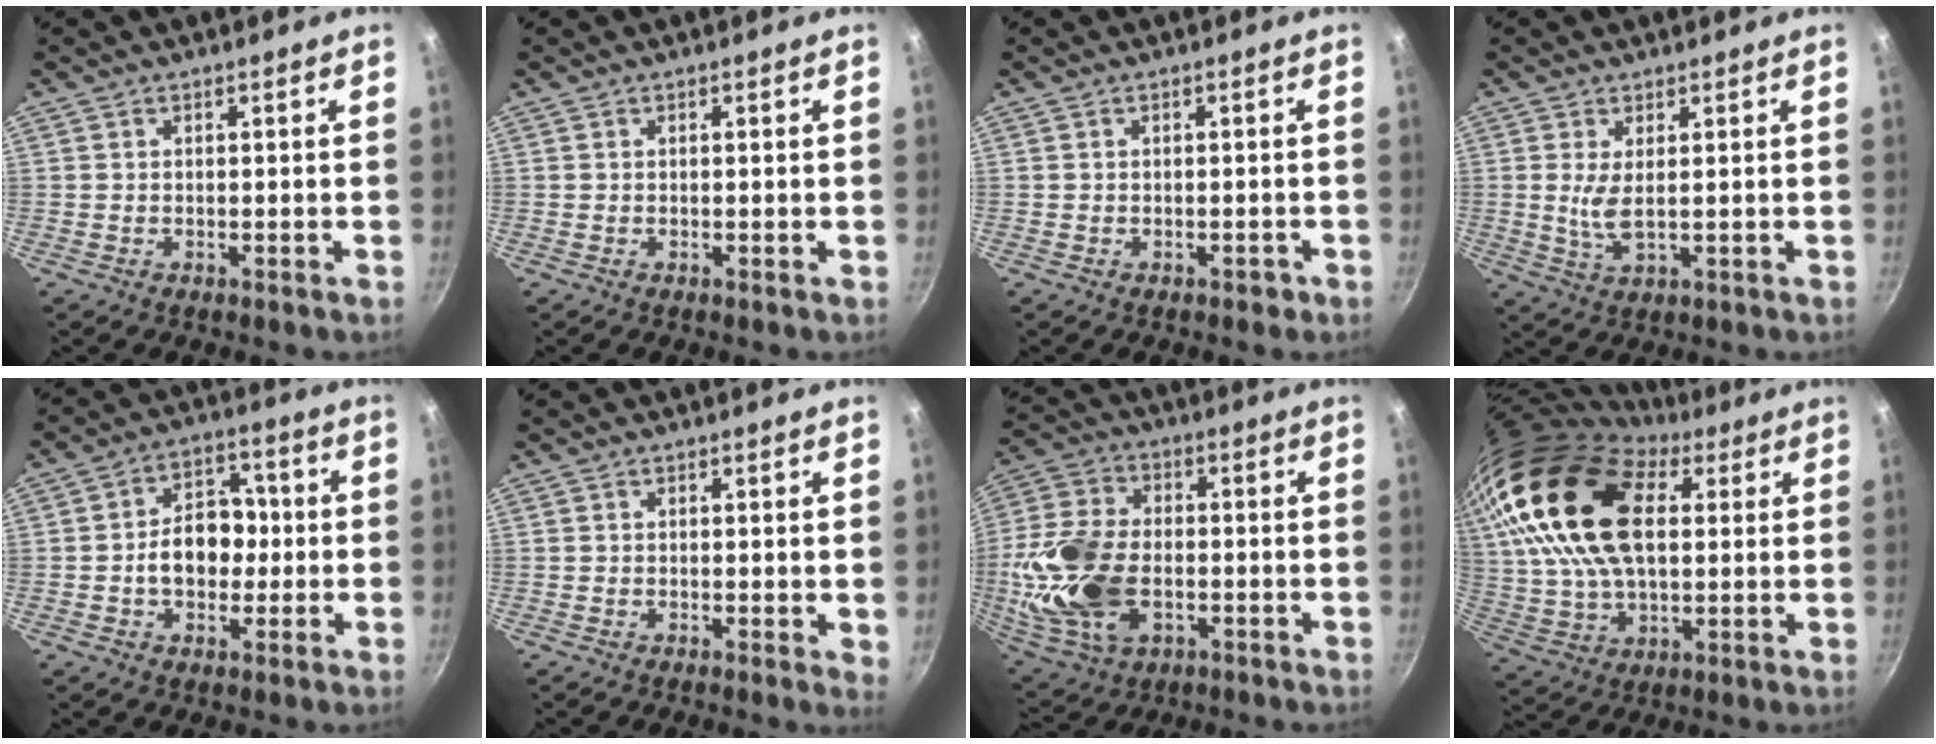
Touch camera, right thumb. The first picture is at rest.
{"total": 0.0}
{"total": 1.0, "force": [-0.6, 0.7, 0.5], "torque": [0.001, 0.014, 0.000]}
{"total": 4.5, "force": [0.8, 1.7, 4.1], "torque": [-0.086, -0.010, 0.019]}
{"total": 10.3, "force": [-0.8, 7.6, 6.9], "torque": [-0.061, 0.023, -0.022]}
{"total": 1.7, "force": [0.3, 0.5, 1.6], "torque": [-0.015, -0.005, 0.002]}
{"total": 19.1, "force": [-2.7, 12.3, 14.4], "torque": [-0.294, 0.016, -0.047]}
{"total": 24.7, "force": [7.8, 14.6, 18.2], "torque": [-0.321, -0.011, 0.136]}